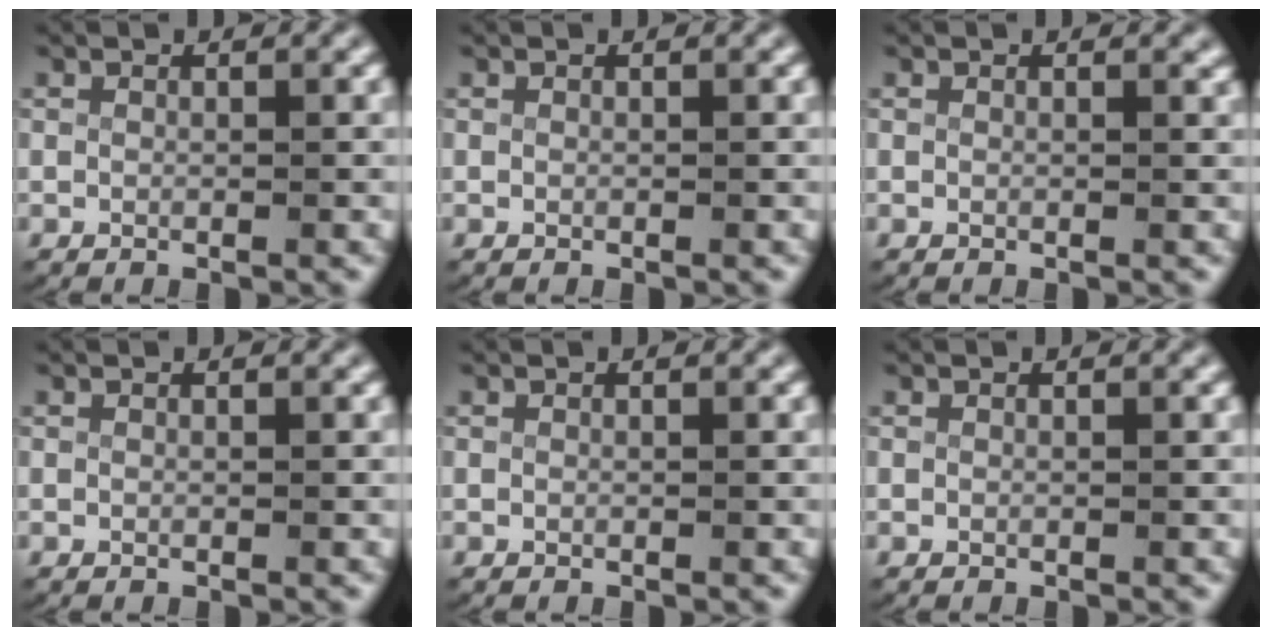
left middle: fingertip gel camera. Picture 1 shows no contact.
{"total": 0.0}
{"total": 0.6, "force": [0.5, 0.3, 0.2], "torque": [-0.003, 0.000, 0.006]}
{"total": 0.0}
{"total": 0.0}
{"total": 0.0}